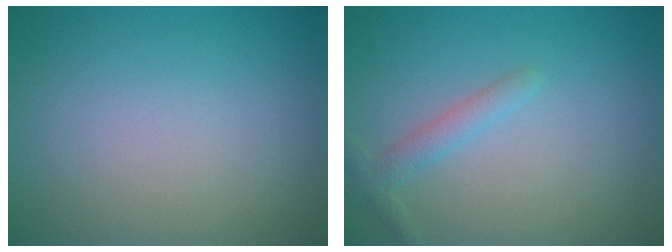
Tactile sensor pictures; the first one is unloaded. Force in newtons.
{"total": 1.7, "press": 1.7, "slide": 0.1}